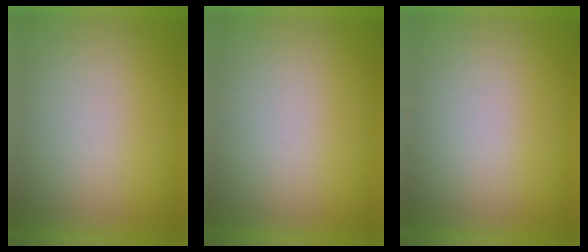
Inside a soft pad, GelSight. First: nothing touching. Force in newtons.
{"total": 1.0}
{"total": 1.1}